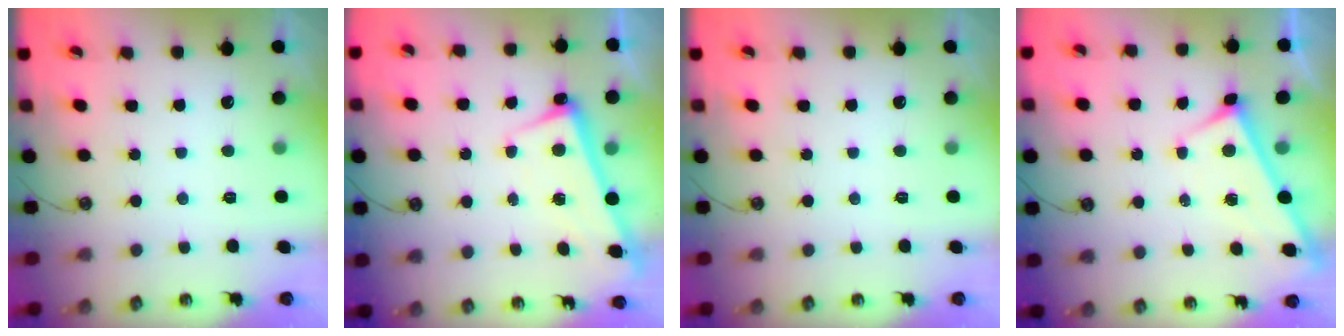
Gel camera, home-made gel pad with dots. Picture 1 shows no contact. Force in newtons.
{"total": 2.4, "press": 2.3, "slide": 0.9}
{"total": 0.0}
{"total": 3.0, "press": 3.0, "slide": 0.2}